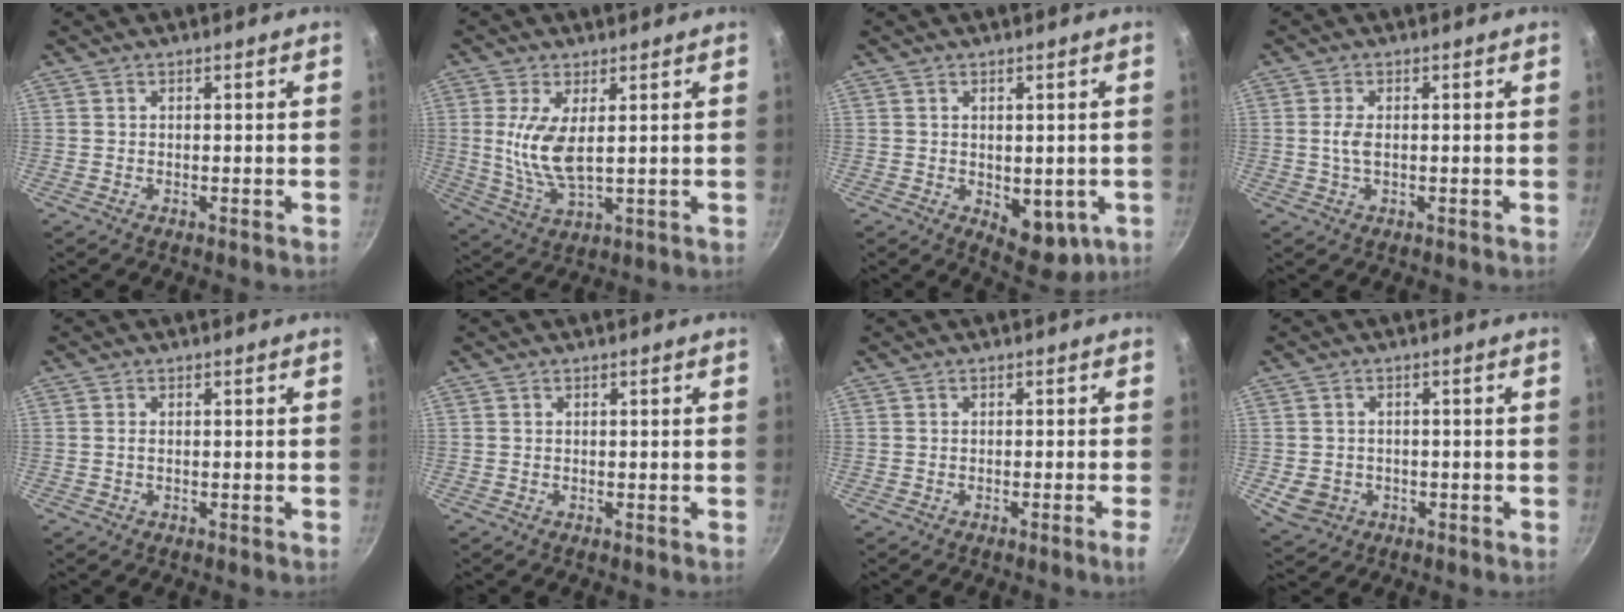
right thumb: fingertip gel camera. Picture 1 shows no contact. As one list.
[{"total": 8.8, "force": [1.6, 3.4, 7.9], "torque": [-0.165, -0.015, 0.039]}, {"total": 8.4, "force": [-1.5, 4.9, 6.7], "torque": [-0.059, -0.012, -0.008]}, {"total": 2.6, "force": [0.0, 1.2, 2.3], "torque": [-0.051, 0.000, -0.001]}, {"total": 0.6, "force": [0.0, 0.3, 0.5], "torque": [-0.012, 0.001, -0.001]}, {"total": 0.0}, {"total": 1.9, "force": [-0.9, -0.5, 1.5], "torque": [-0.037, 0.007, -0.013]}, {"total": 5.1, "force": [-1.3, 4.4, 2.4], "torque": [-0.036, 0.012, -0.008]}]